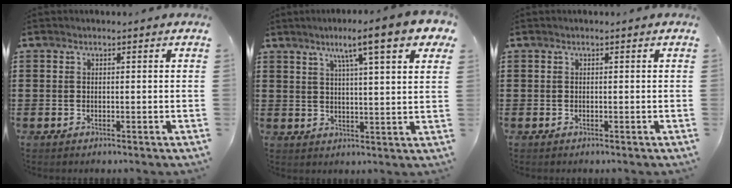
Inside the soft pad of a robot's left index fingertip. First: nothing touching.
{"total": 9.4, "force": [6.1, 0.6, 7.1], "torque": [-0.130, -0.015, 0.097]}
{"total": 0.0}